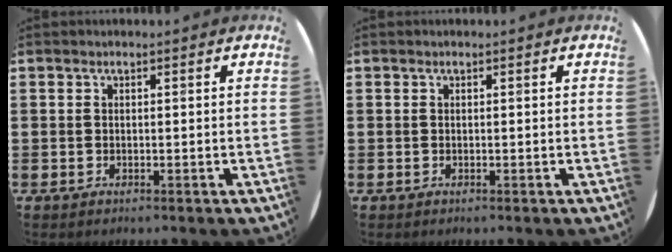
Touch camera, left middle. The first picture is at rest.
{"total": 0.0}